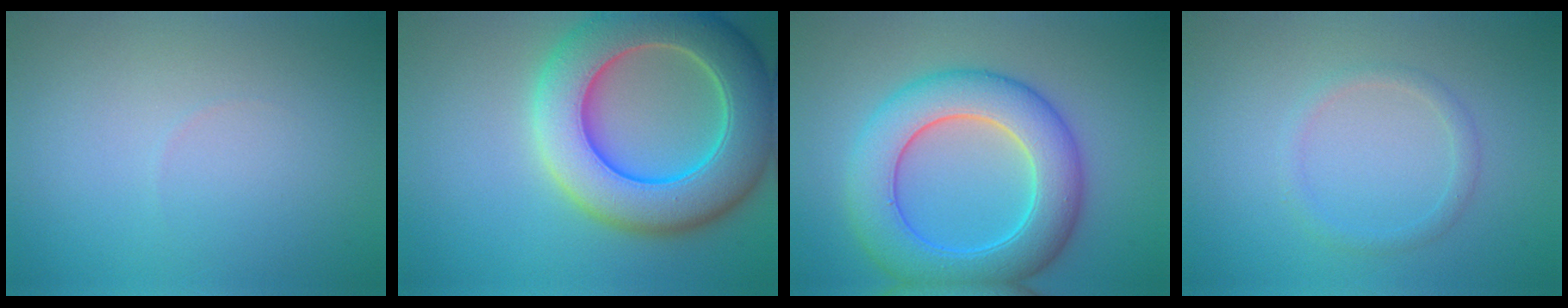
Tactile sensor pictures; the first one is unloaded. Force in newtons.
{"total": 11.0, "press": 10.9, "slide": 0.6}
{"total": 8.3, "press": 8.3, "slide": 0.3}
{"total": 1.3, "press": 1.3, "slide": 0.1}